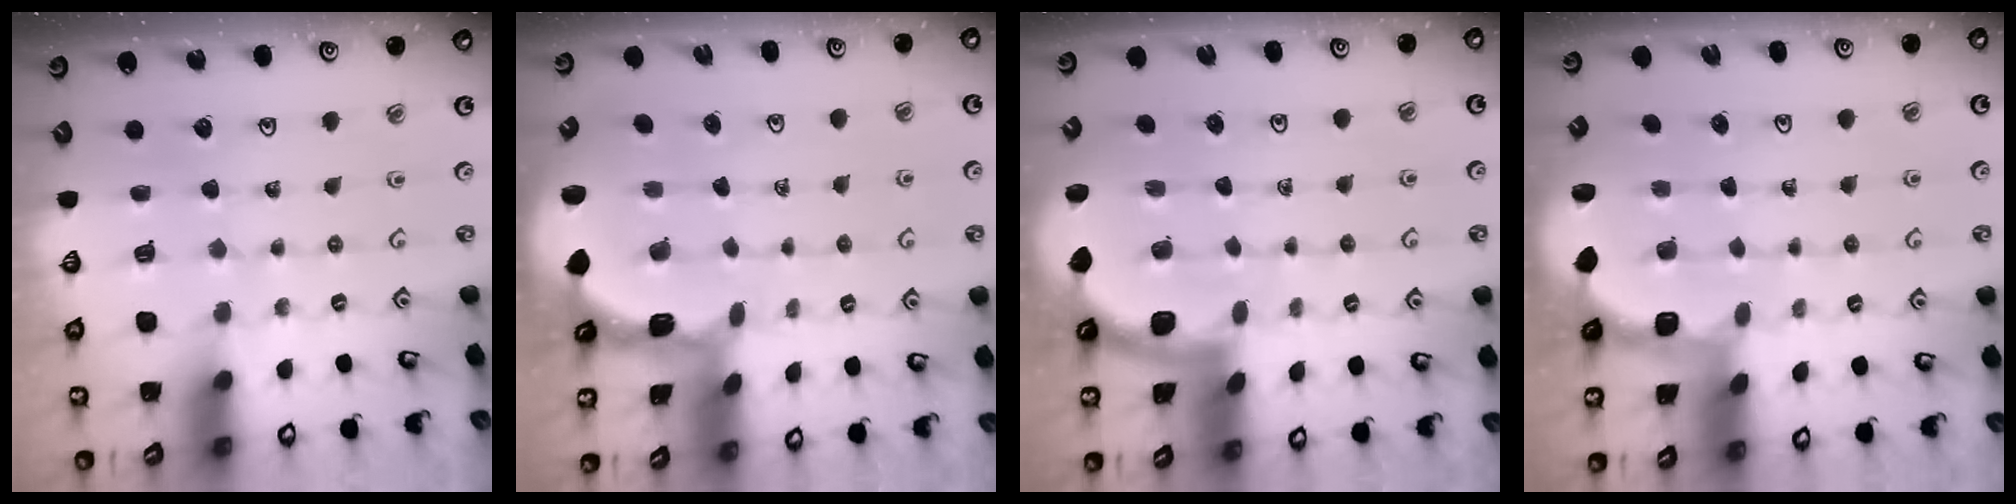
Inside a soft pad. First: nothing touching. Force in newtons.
{"total": 1.4, "press": 1.4, "slide": 0.1}
{"total": 1.8, "press": 1.7, "slide": 0.0}
{"total": 1.9, "press": 1.8, "slide": 0.7}